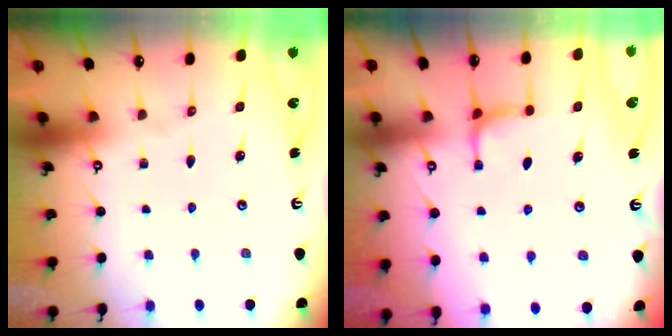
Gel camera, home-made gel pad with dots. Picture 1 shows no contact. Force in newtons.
{"total": 3.0, "press": 3.0, "slide": 0.2}